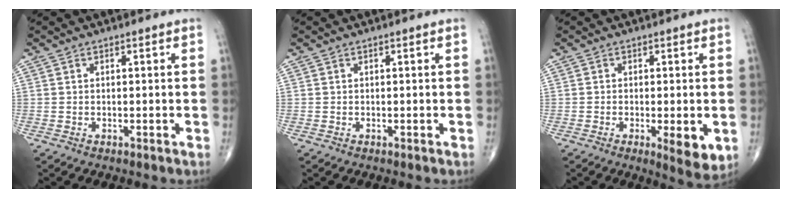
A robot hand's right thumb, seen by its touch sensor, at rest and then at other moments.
{"total": 0.0}
{"total": 5.9, "force": [-1.5, 1.8, 5.5], "torque": [-0.079, -0.015, -0.020]}